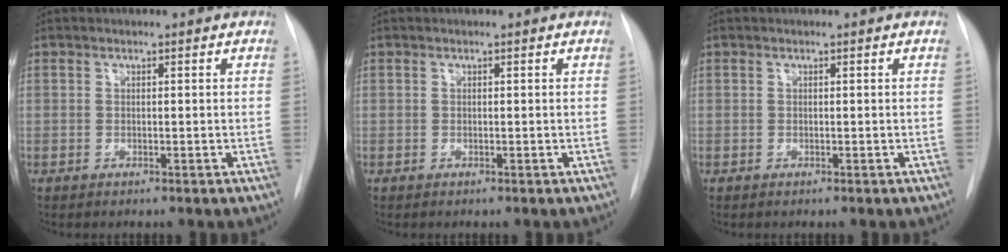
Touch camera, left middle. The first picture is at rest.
{"total": 0.0}
{"total": 0.0}